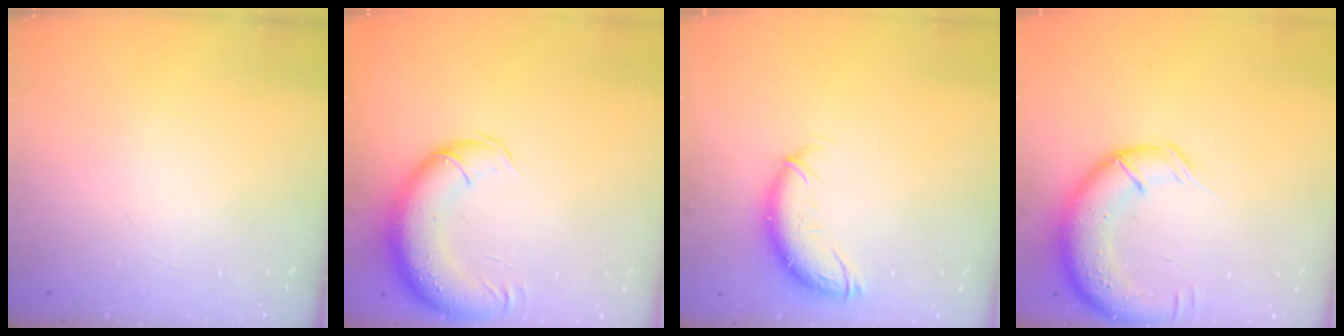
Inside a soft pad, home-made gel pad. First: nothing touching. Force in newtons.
{"total": 13.8, "press": 13.2, "slide": 4.1}
{"total": 10.7, "press": 10.6, "slide": 1.5}
{"total": 14.0, "press": 13.7, "slide": 2.9}